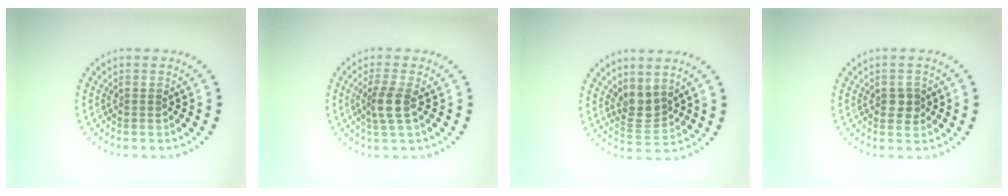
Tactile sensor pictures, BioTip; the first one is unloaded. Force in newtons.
{"total": 2.4, "press": 2.0, "slide": 1.4}
{"total": 2.7, "press": 2.2, "slide": 1.5}
{"total": 1.7, "press": 1.6, "slide": 0.2}